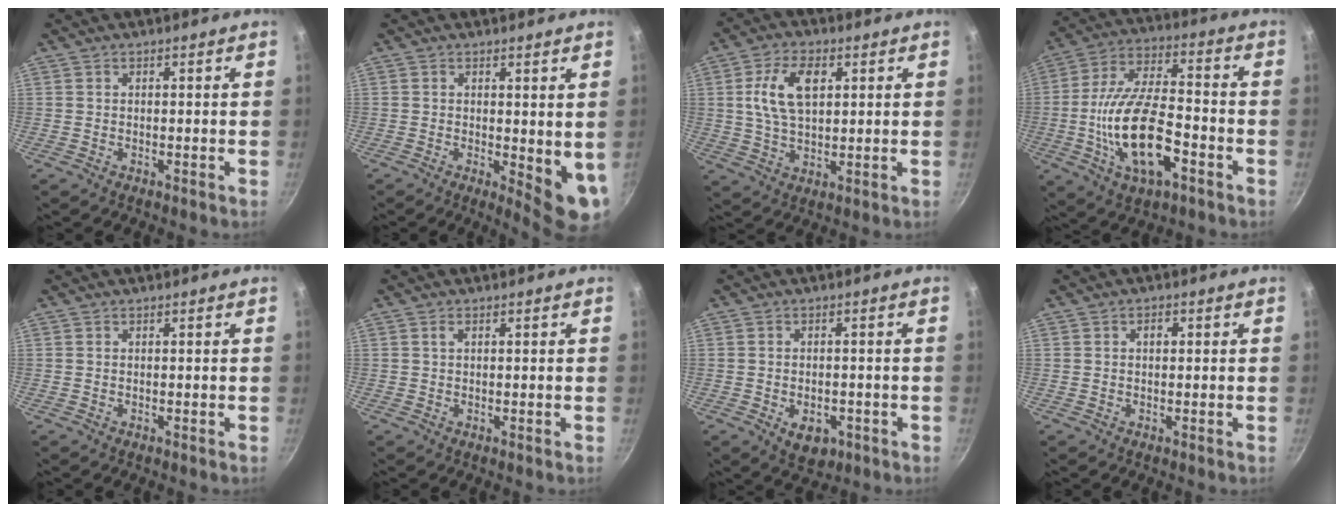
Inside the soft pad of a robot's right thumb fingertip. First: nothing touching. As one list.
[{"total": 7.6, "force": [-0.6, 2.6, 7.2], "torque": [-0.087, -0.018, 0.000]}, {"total": 10.3, "force": [2.7, 5.8, 8.1], "torque": [-0.147, -0.001, 0.052]}, {"total": 18.3, "force": [-5.1, 8.1, 15.5], "torque": [-0.294, 0.031, -0.087]}, {"total": 0.0}, {"total": 0.7, "force": [0.3, 0.4, 0.5], "torque": [-0.011, 0.003, 0.004]}, {"total": 5.3, "force": [-1.9, 3.5, 3.6], "torque": [-0.043, 0.006, -0.017]}, {"total": 1.5, "force": [0.3, 0.9, 1.1], "torque": [-0.014, 0.005, 0.004]}]